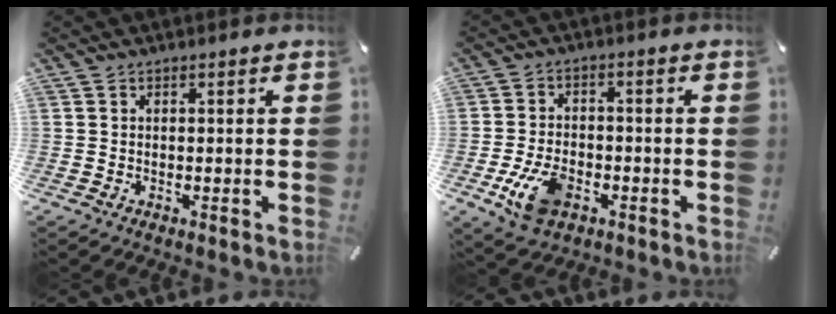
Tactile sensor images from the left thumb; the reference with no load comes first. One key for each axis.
{"total": 9.2, "fx": -3.6, "fy": 5.8, "fz": 6.1, "tx": -0.131, "ty": 0.006, "tz": -0.067}